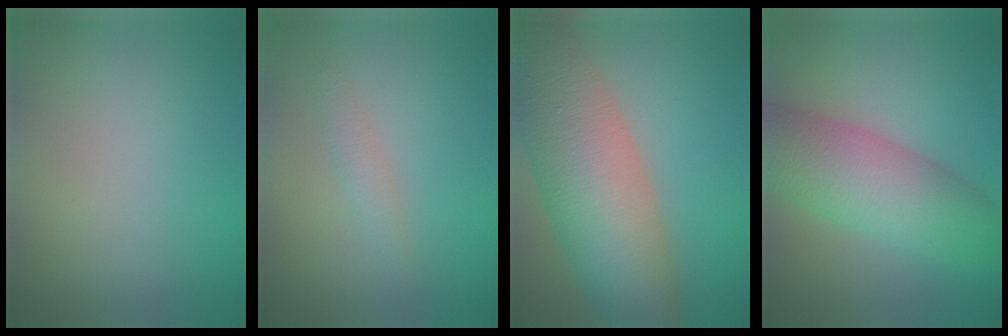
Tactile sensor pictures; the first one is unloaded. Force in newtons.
{"total": 1.2, "press": 1.2, "slide": 0.1}
{"total": 12.0, "press": 11.9, "slide": 0.6}
{"total": 8.5, "press": 8.5, "slide": 0.1}